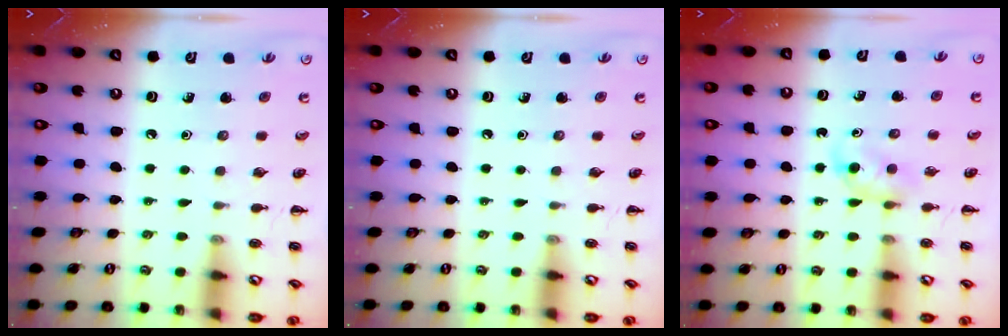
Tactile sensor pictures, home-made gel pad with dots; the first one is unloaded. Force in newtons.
{"total": 0.0}
{"total": 3.8, "press": 3.4, "slide": 1.7}